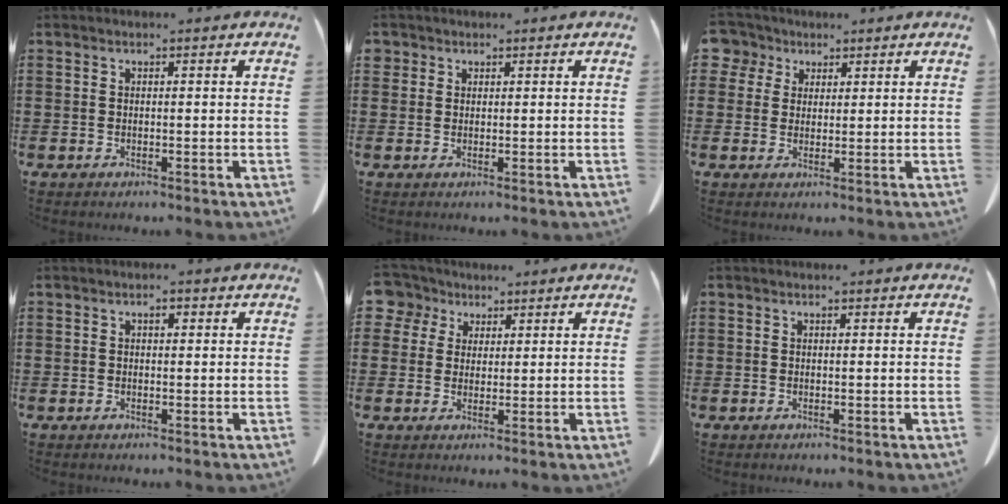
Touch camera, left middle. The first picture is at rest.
{"total": 1.3, "force": [1.0, 0.9, 0.1], "torque": [-0.007, 0.002, 0.020]}
{"total": 4.1, "force": [2.4, 3.3, 0.7], "torque": [-0.025, 0.010, 0.041]}
{"total": 1.2, "force": [0.3, 0.8, 0.9], "torque": [-0.020, 0.008, 0.003]}
{"total": 4.4, "force": [2.5, 3.6, 0.7], "torque": [-0.029, 0.010, 0.043]}
{"total": 0.0}